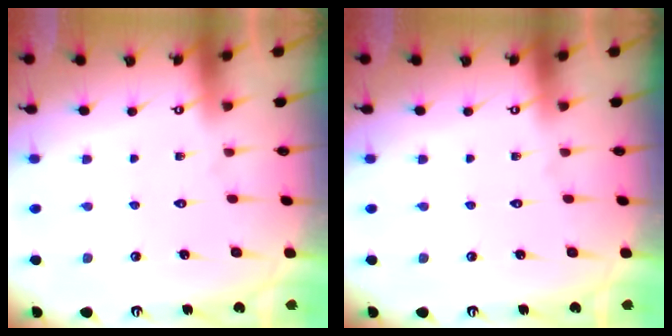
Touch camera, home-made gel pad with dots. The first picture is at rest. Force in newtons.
{"total": 0.0}